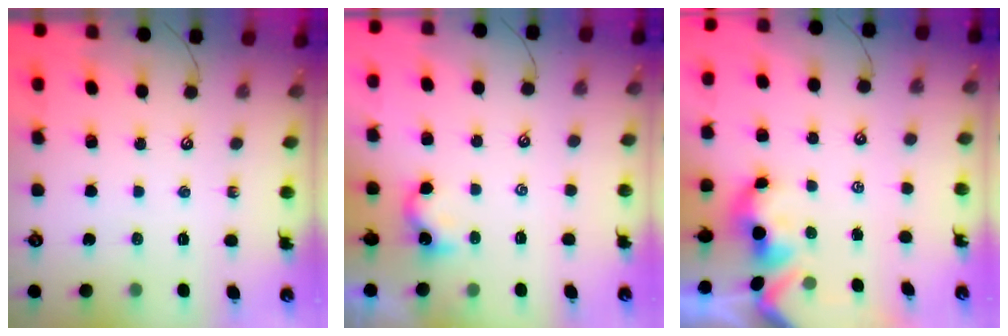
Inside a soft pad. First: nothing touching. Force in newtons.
{"total": 1.2, "press": 1.1, "slide": 0.3}
{"total": 0.9, "press": 0.5, "slide": 0.7}